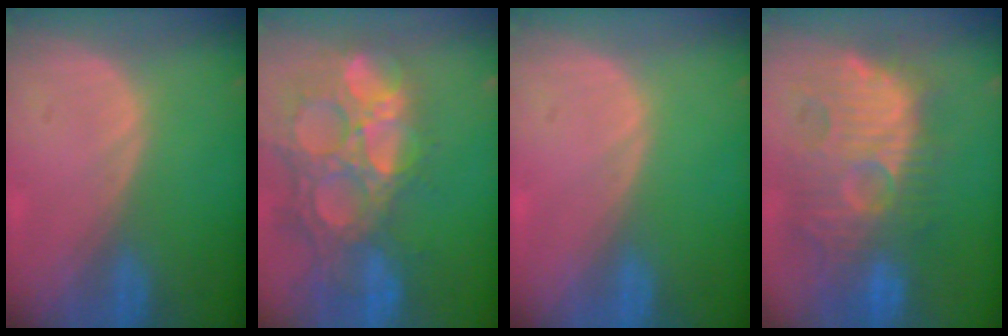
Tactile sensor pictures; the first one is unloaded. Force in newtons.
{"total": 14.9, "press": 12.3, "slide": 8.3}
{"total": 0.0}
{"total": 12.6, "press": 12.1, "slide": 3.6}